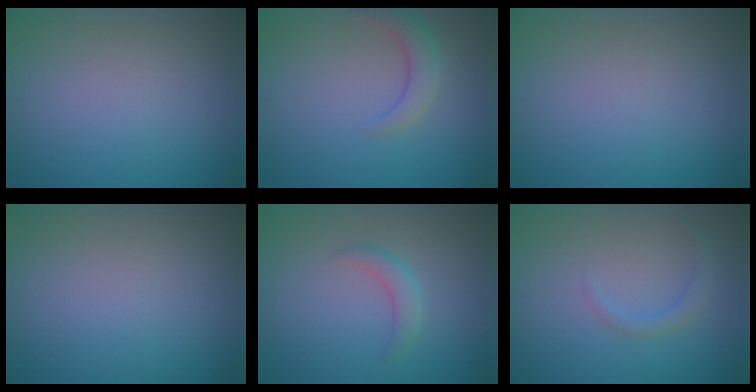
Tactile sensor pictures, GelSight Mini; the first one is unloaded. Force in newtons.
{"total": 2.5, "press": 2.5, "slide": 0.2}
{"total": 0.0}
{"total": 0.0}
{"total": 1.8, "press": 1.8, "slide": 0.0}
{"total": 1.3, "press": 1.3, "slide": 0.1}